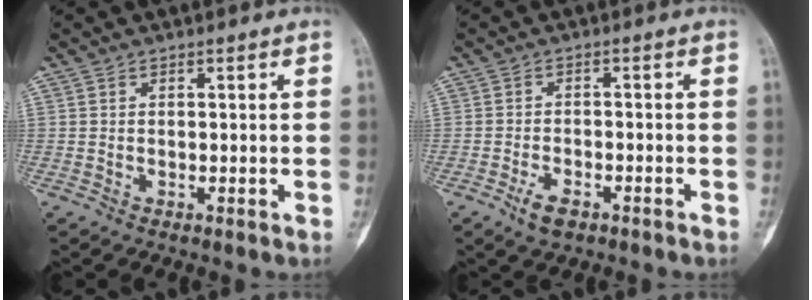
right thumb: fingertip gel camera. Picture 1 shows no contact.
{"total": 3.8, "force": [-2.3, 1.8, 2.5], "torque": [-0.046, 0.009, -0.038]}